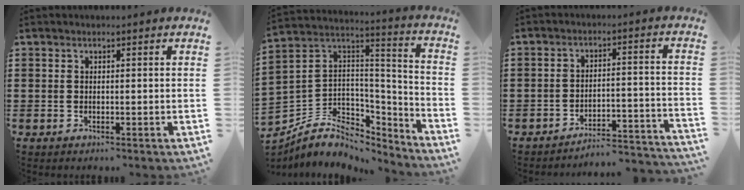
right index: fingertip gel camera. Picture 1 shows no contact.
{"total": 7.3, "force": [-4.2, 5.4, 2.7], "torque": [-0.078, -0.006, -0.076]}
{"total": 4.1, "force": [-4.0, 0.2, 0.8], "torque": [-0.018, -0.006, -0.086]}